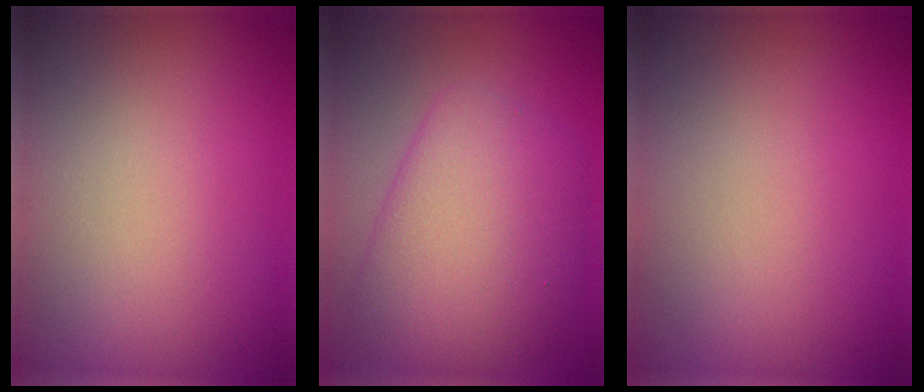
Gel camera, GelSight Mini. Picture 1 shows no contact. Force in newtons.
{"total": 6.8, "press": 6.8, "slide": 0.2}
{"total": 0.0}